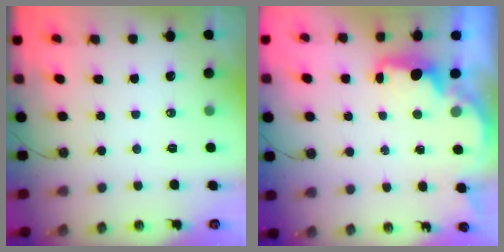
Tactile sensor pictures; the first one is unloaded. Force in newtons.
{"total": 2.3, "press": 2.1, "slide": 0.8}